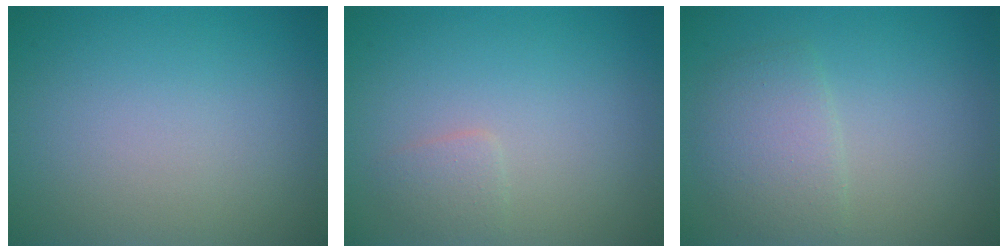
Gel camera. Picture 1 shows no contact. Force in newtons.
{"total": 1.2, "press": 1.2, "slide": 0.0}
{"total": 2.9, "press": 2.9, "slide": 0.1}